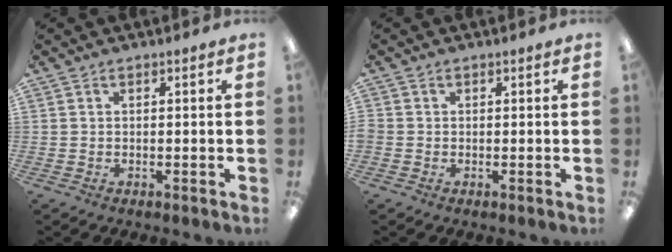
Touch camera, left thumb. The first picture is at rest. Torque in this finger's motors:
{"motor_torque": [-0.53, 0.63, 1.00, -0.04, 0.03]}